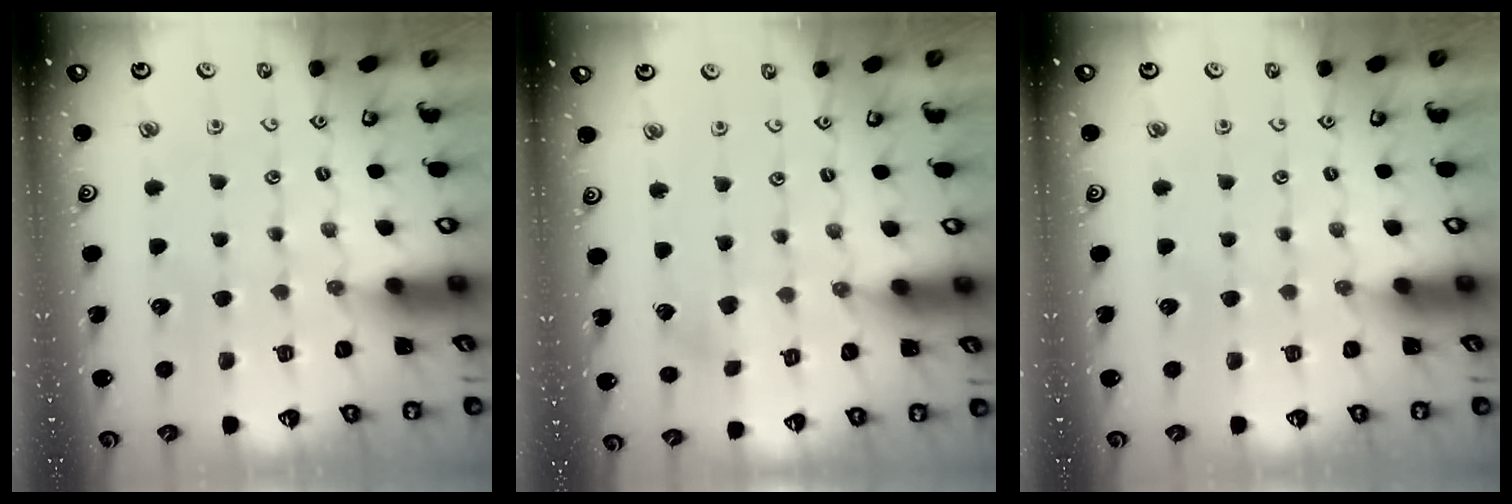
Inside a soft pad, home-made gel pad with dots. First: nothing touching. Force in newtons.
{"total": 2.6, "press": 2.6, "slide": 0.2}
{"total": 0.0}